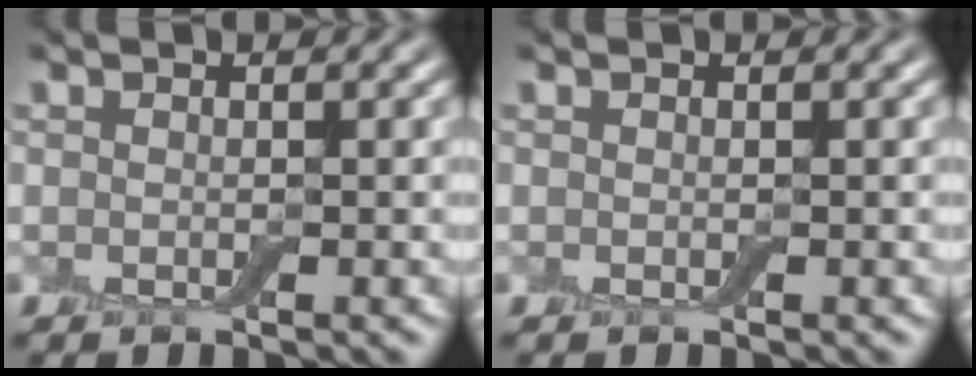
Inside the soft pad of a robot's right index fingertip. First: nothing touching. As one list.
[{"total": 0.0}]